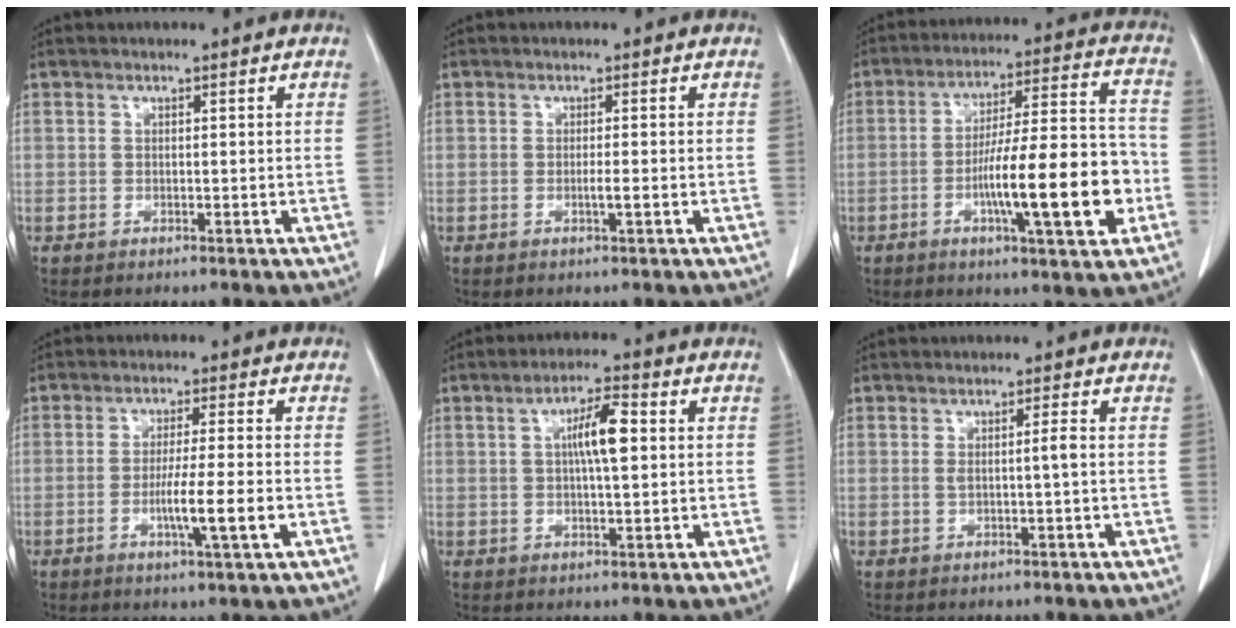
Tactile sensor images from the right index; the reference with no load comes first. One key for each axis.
{"total": 1.3, "fx": -0.4, "fy": -0.1, "fz": 1.2, "tx": -0.026, "ty": -0.002, "tz": -0.006}
{"total": 16.6, "fx": -4.6, "fy": 2.1, "fz": 15.8, "tx": -0.256, "ty": 0.010, "tz": -0.068}
{"total": 6.9, "fx": -1.9, "fy": -0.4, "fz": 6.6, "tx": -0.113, "ty": -0.012, "tz": -0.033}
{"total": 6.3, "fx": 1.1, "fy": 1.1, "fz": 6.1, "tx": -0.106, "ty": 0.010, "tz": 0.018}
{"total": 1.9, "fx": 0.0, "fy": -0.2, "fz": 1.8, "tx": -0.033, "ty": 0.000, "tz": 0.002}